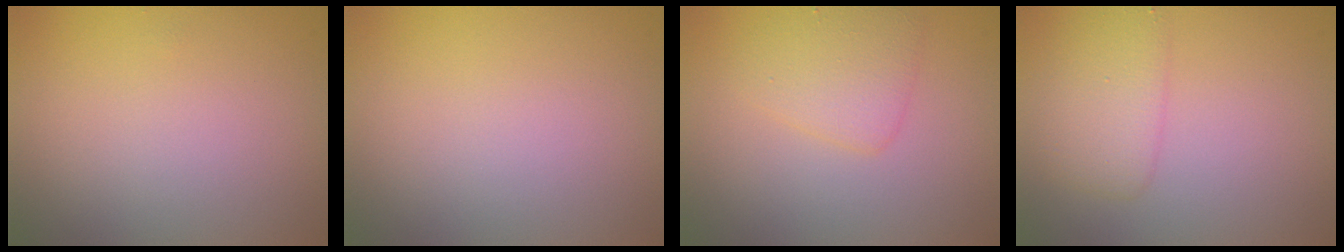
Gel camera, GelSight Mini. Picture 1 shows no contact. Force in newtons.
{"total": 0.0}
{"total": 2.5, "press": 2.5, "slide": 0.1}
{"total": 2.8, "press": 2.8, "slide": 0.1}